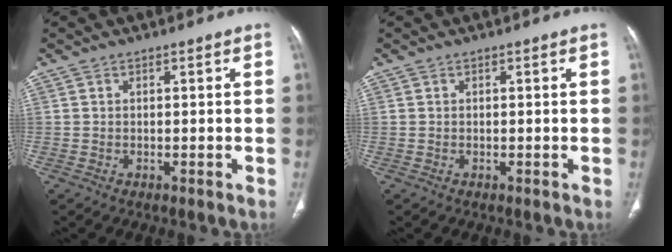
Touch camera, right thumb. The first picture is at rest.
{"total": 0.0}